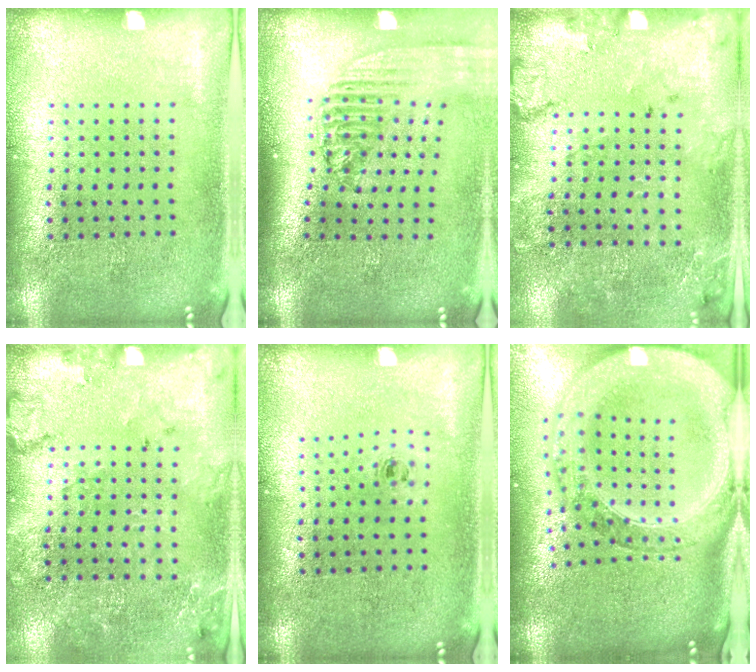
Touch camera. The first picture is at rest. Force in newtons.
{"total": 2.1, "press": 1.7, "slide": 1.3}
{"total": 1.8, "press": 1.6, "slide": 0.8}
{"total": 1.8, "press": 1.7, "slide": 0.5}
{"total": 0.5, "press": 0.3, "slide": 0.4}
{"total": 3.8, "press": 2.9, "slide": 2.4}